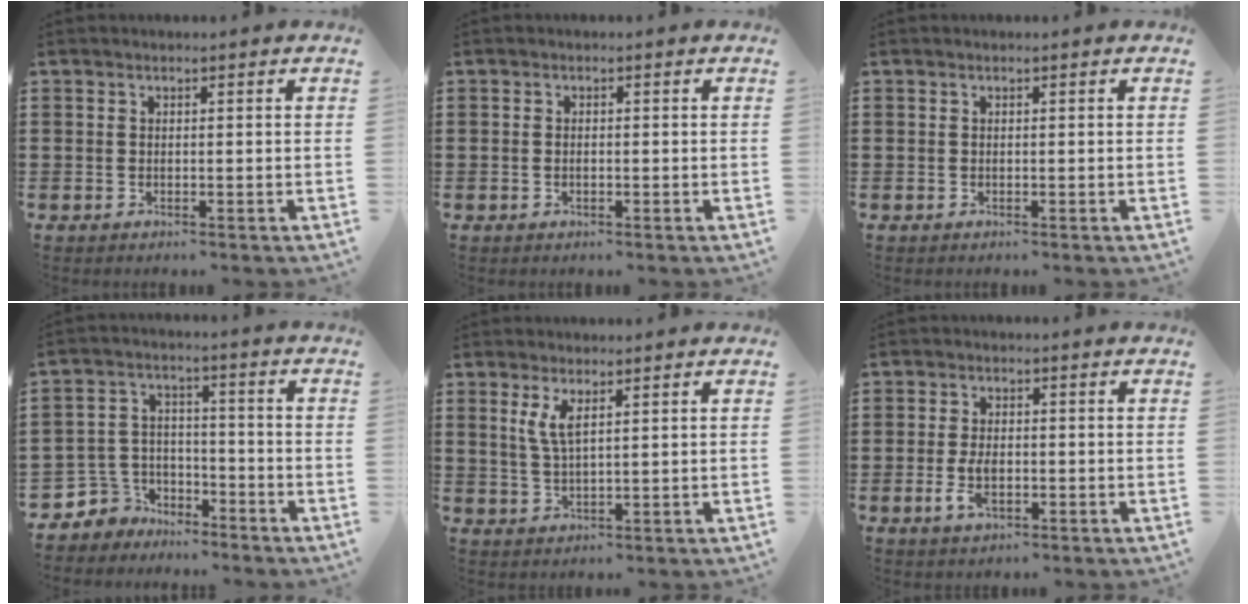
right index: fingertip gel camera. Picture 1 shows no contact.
{"total": 0.7, "force": [-0.1, 0.2, 0.6], "torque": [-0.014, -0.002, -0.001]}
{"total": 0.0}
{"total": 4.9, "force": [-3.8, 3.1, -0.1], "torque": [-0.033, 0.000, -0.082]}
{"total": 3.7, "force": [1.8, 1.1, 3.1], "torque": [-0.067, 0.004, 0.031]}
{"total": 3.9, "force": [-1.0, 1.9, 3.3], "torque": [-0.081, -0.007, -0.021]}